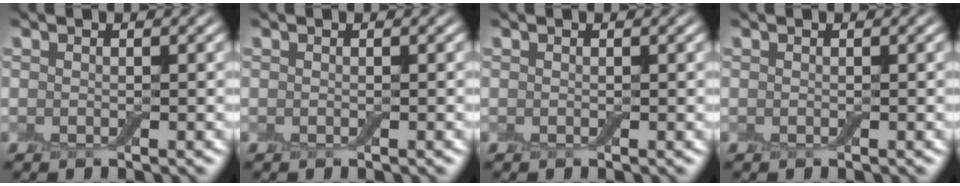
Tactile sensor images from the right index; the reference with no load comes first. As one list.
[{"total": 0.0}, {"total": 0.0}, {"total": 0.0}]